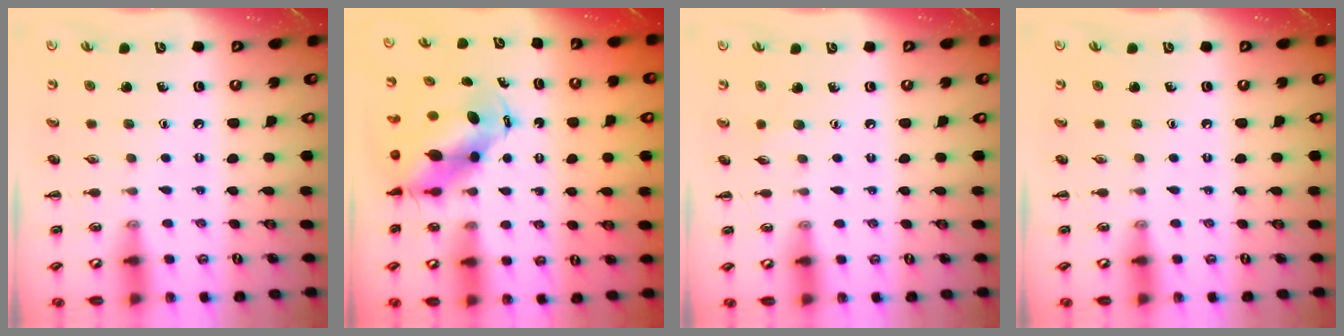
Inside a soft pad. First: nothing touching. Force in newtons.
{"total": 7.1, "press": 6.9, "slide": 1.8}
{"total": 3.2, "press": 3.0, "slide": 0.9}
{"total": 0.0}